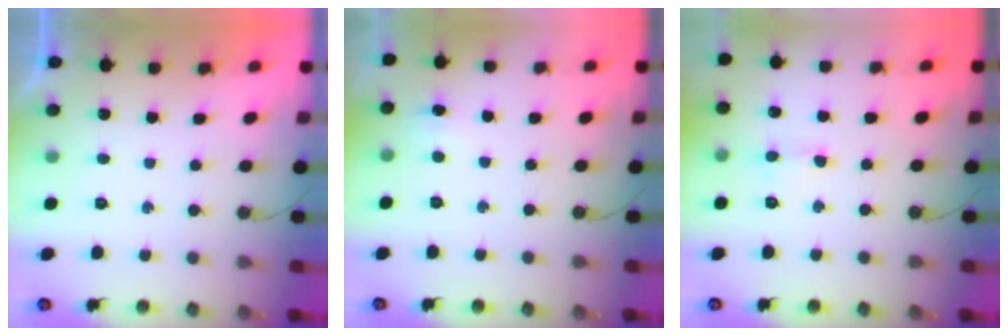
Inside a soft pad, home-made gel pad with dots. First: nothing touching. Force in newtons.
{"total": 13.4, "press": 3.3, "slide": 13.0}
{"total": 4.9, "press": 4.8, "slide": 0.9}